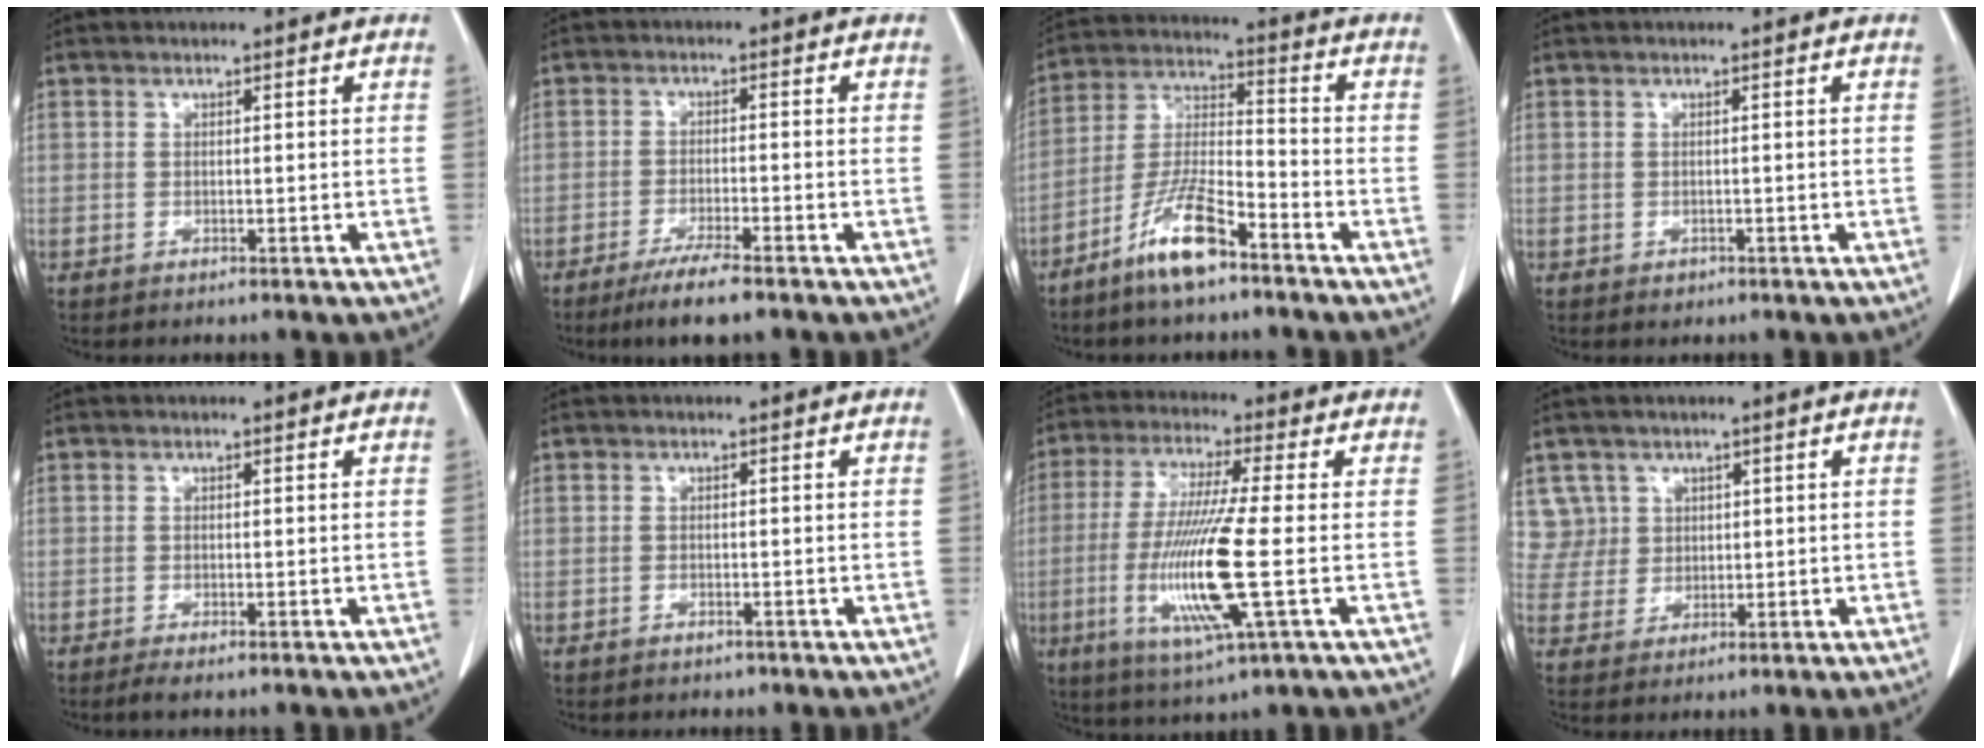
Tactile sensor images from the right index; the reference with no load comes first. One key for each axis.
{"total": 6.5, "fx": -4.8, "fy": 0.1, "fz": 4.4, "tx": -0.075, "ty": -0.015, "tz": -0.079}
{"total": 10.2, "fx": -6.9, "fy": 1.8, "fz": 7.4, "tx": -0.154, "ty": -0.012, "tz": -0.135}
{"total": 0.8, "fx": -0.4, "fy": 0.7, "fz": 0.2, "tx": -0.002, "ty": 0.002, "tz": -0.003}
{"total": 1.5, "fx": -1.1, "fy": 0.0, "fz": 1.1, "tx": -0.021, "ty": -0.006, "tz": -0.019}
{"total": 0.8, "fx": -0.6, "fy": 0.5, "fz": 0.1, "tx": -0.007, "ty": -0.001, "tz": -0.005}
{"total": 14.1, "fx": -2.8, "fy": 0.1, "fz": 13.8, "tx": -0.287, "ty": -0.021, "tz": -0.057}
{"total": 4.9, "fx": 2.3, "fy": 4.2, "fz": -0.6, "tx": 0.025, "ty": 0.011, "tz": 0.049}